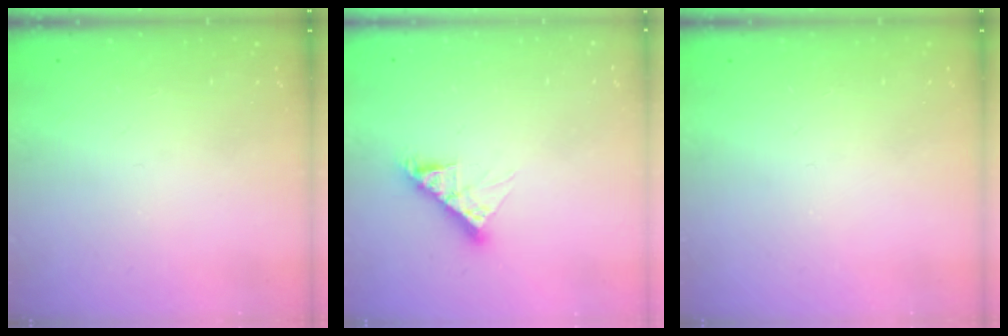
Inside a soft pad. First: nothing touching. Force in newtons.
{"total": 8.3, "press": 8.3, "slide": 0.5}
{"total": 0.0}